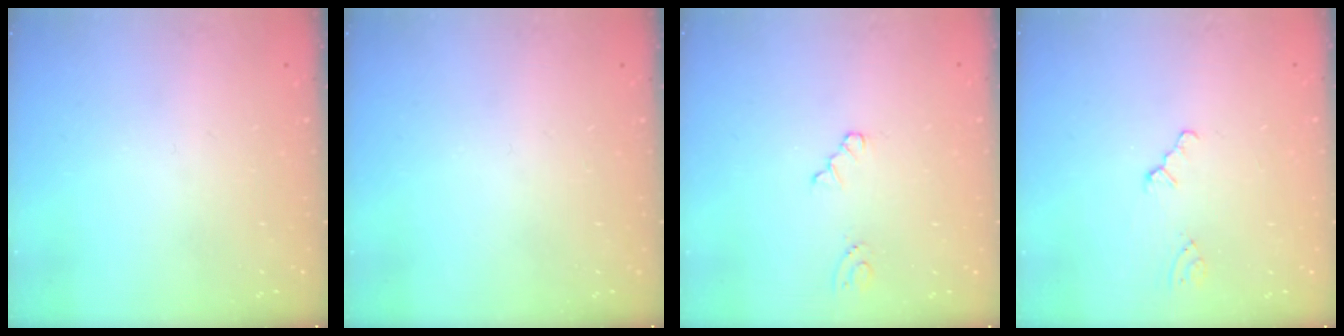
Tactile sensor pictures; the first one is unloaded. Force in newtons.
{"total": 0.0}
{"total": 2.8, "press": 2.7, "slide": 0.4}
{"total": 0.0}